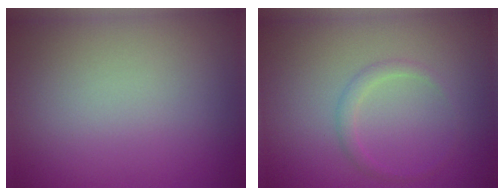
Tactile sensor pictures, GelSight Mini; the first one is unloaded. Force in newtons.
{"total": 1.2, "press": 1.2, "slide": 0.2}